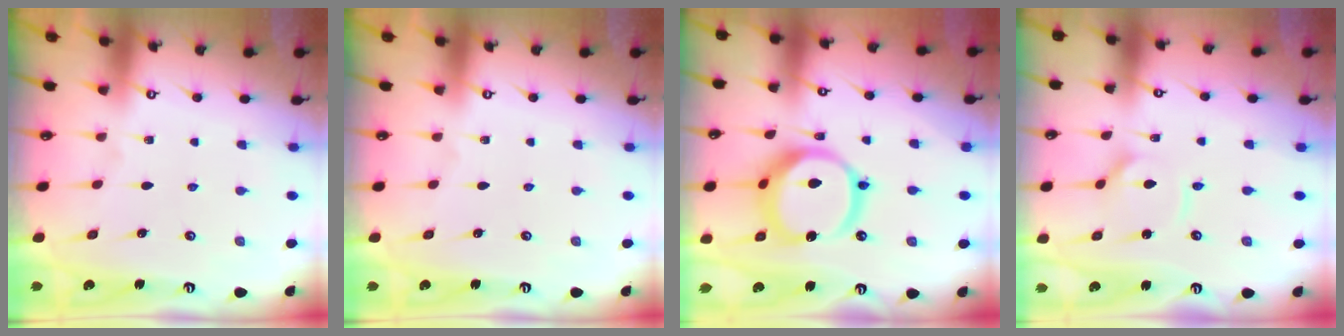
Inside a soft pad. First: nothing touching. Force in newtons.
{"total": 0.0}
{"total": 16.3, "press": 16.2, "slide": 2.0}
{"total": 5.1, "press": 5.0, "slide": 0.9}